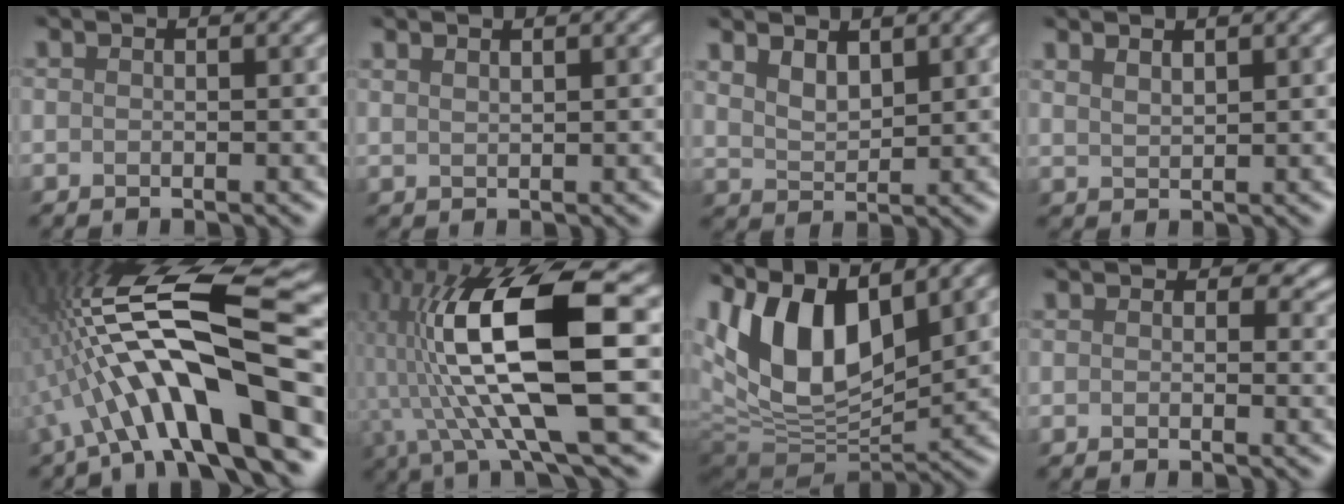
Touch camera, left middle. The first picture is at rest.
{"total": 1.0, "force": [0.8, -0.2, -0.5], "torque": [0.008, 0.005, 0.019]}
{"total": 2.1, "force": [1.8, 0.8, 0.5], "torque": [-0.014, 0.003, 0.040]}
{"total": 1.4, "force": [1.4, 0.1, -0.2], "torque": [-0.001, 0.005, 0.031]}
{"total": 14.4, "force": [-3.0, 3.3, 13.7], "torque": [-0.213, 0.043, -0.048]}
{"total": 14.4, "force": [0.4, 4.0, 13.8], "torque": [-0.265, 0.013, 0.007]}
{"total": 13.1, "force": [5.3, 6.9, 9.8], "torque": [-0.183, 0.010, 0.091]}
{"total": 3.8, "force": [1.2, 2.8, 2.3], "torque": [-0.019, 0.009, 0.005]}